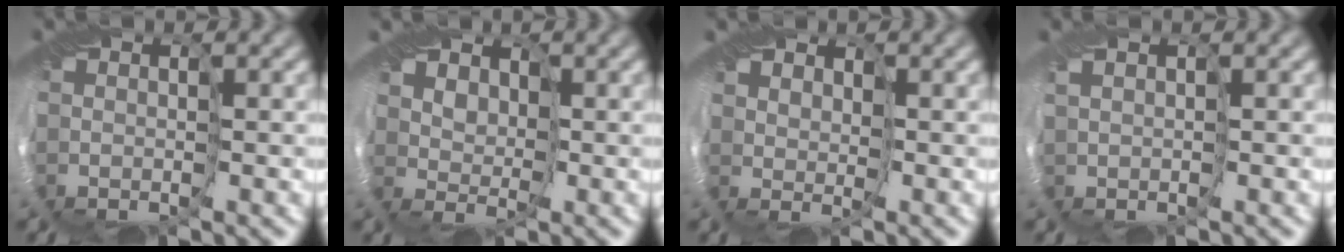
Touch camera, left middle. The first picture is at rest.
{"total": 4.8, "force": [1.8, 3.3, 3.1], "torque": [-0.046, 0.009, 0.013]}
{"total": 2.2, "force": [1.2, 1.6, 1.0], "torque": [-0.016, -0.001, 0.013]}
{"total": 0.8, "force": [0.3, 0.2, 0.7], "torque": [-0.020, 0.004, 0.009]}